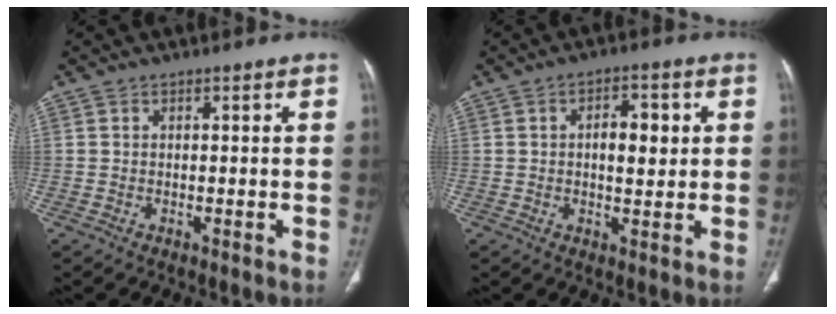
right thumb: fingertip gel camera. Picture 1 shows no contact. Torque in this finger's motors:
{"motor_torque": [-0.35, 0.78, -0.04, 0.39, 0.03]}